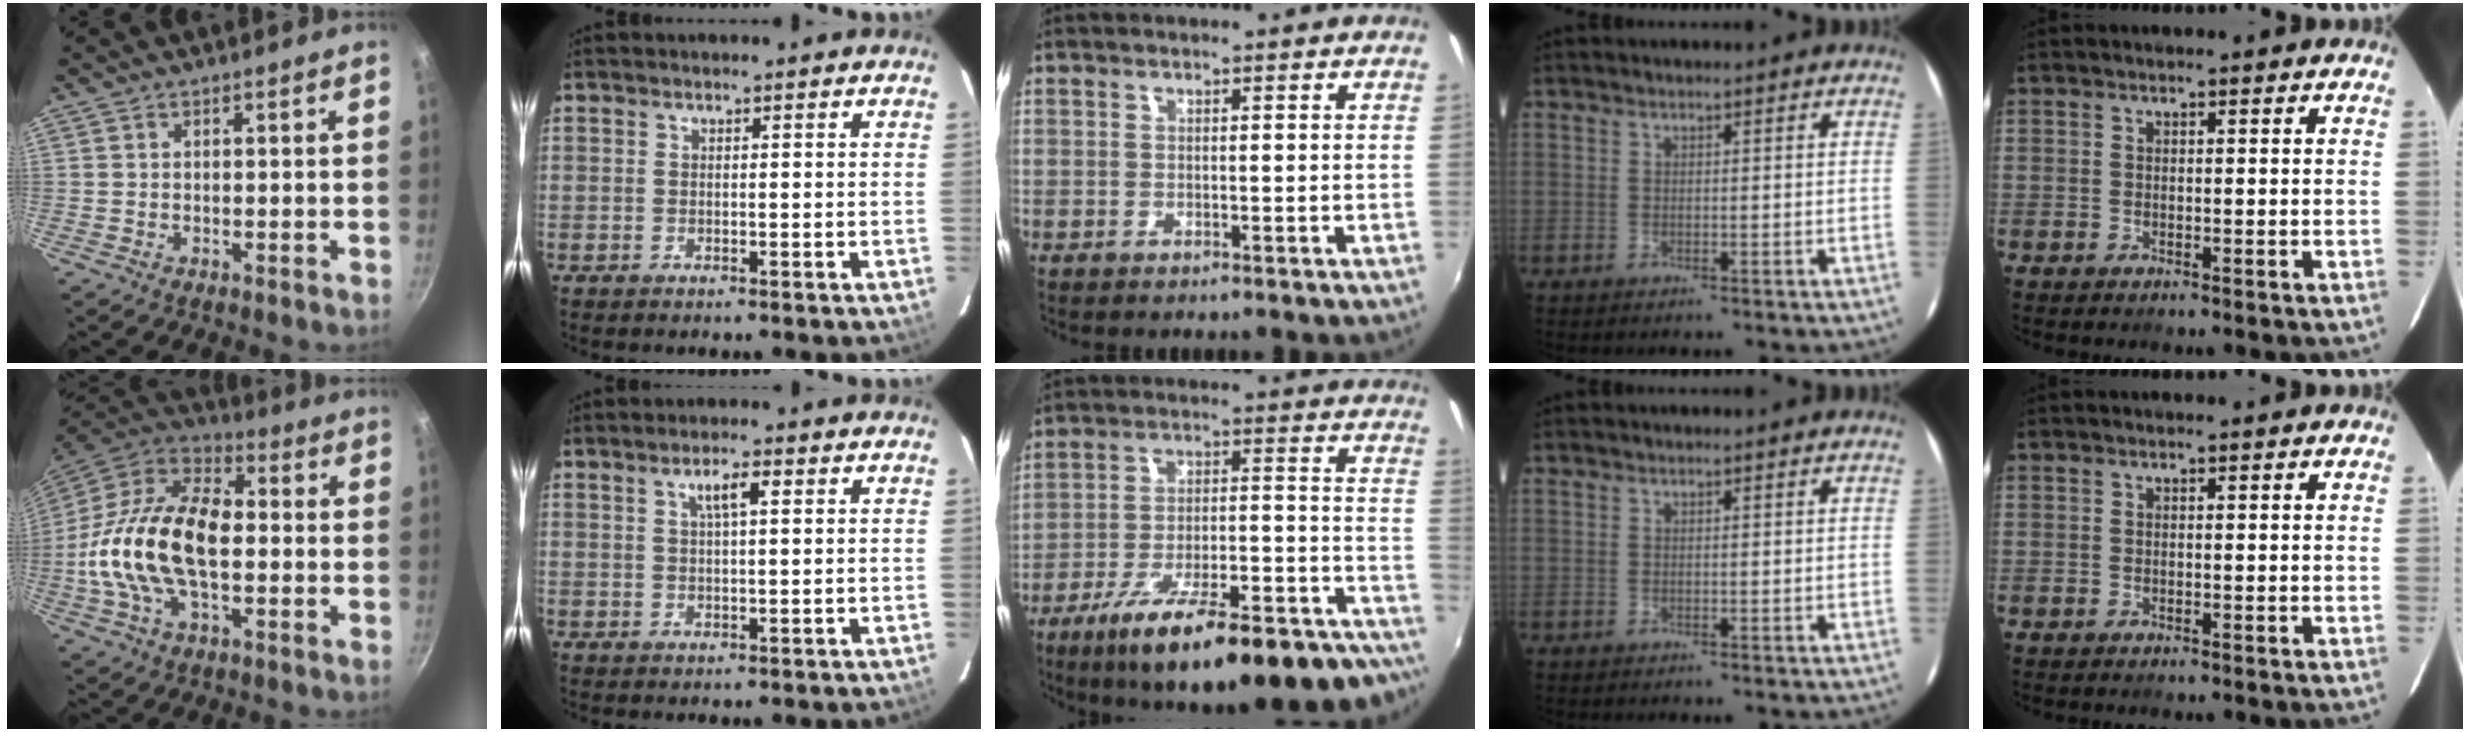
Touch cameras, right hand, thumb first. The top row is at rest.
{"thumb": {"total": 22.6, "force": [-1.8, 12.8, 18.6], "torque": [-0.335, 0.037, -0.047]}, "index": {"total": 3.6, "force": [1.5, 0.8, 3.1], "torque": [-0.056, 0.007, 0.025]}, "middle": {"total": 28.6, "force": [-22.9, 6.7, 15.8], "torque": [-0.220, -0.027, -0.315]}}